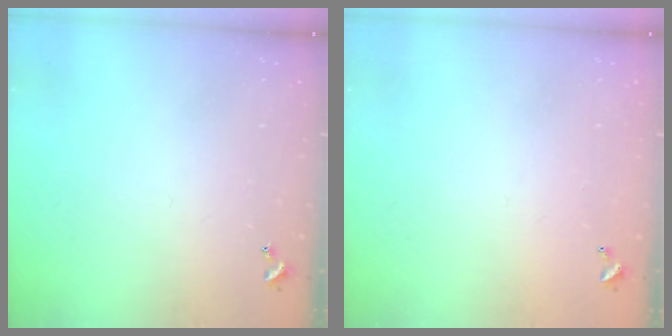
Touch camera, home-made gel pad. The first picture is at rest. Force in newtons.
{"total": 2.8, "press": 2.8, "slide": 0.1}